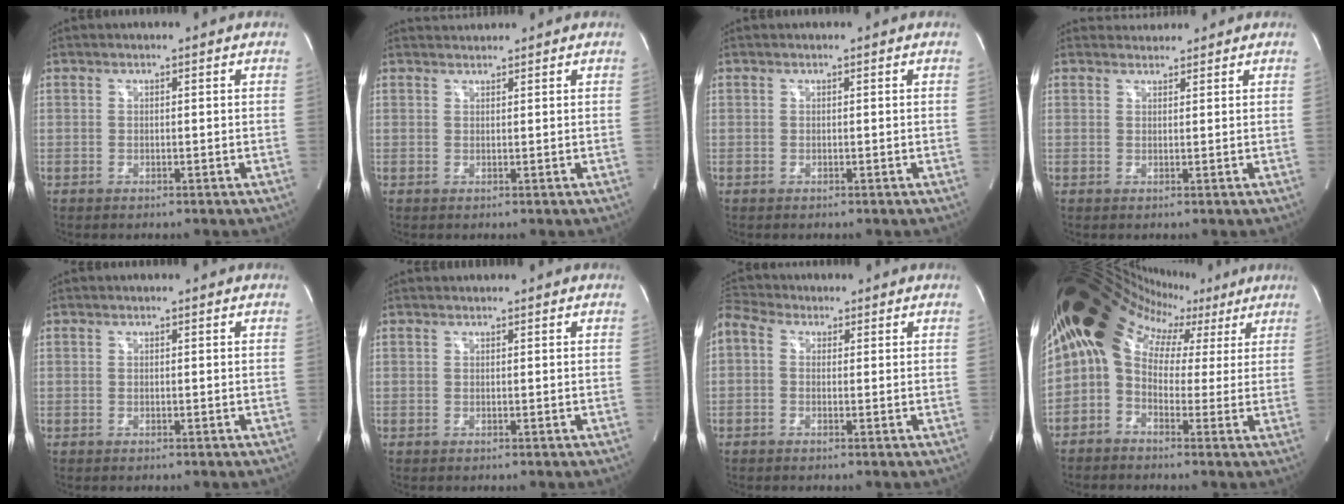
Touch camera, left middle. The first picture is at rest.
{"total": 1.7, "force": [1.6, 0.0, -0.3], "torque": [-0.005, 0.016, 0.035]}
{"total": 0.0}
{"total": 2.1, "force": [2.1, 0.4, -0.3], "torque": [0.000, 0.018, 0.036]}
{"total": 0.0}
{"total": 0.7, "force": [0.7, 0.0, 0.1], "torque": [-0.006, 0.016, 0.018]}
{"total": 5.0, "force": [2.0, 3.7, 2.8], "torque": [-0.086, 0.033, 0.034]}
{"total": 17.4, "force": [6.9, 12.8, 9.4], "torque": [-0.198, 0.104, 0.101]}